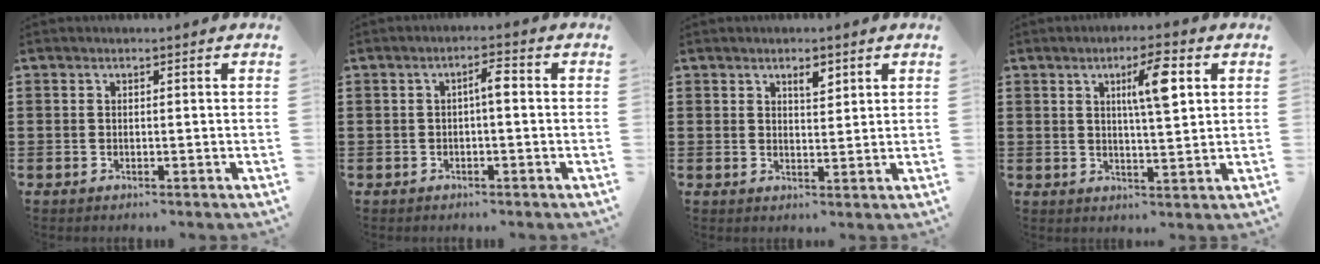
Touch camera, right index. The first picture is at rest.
{"total": 2.5, "force": [-0.1, 0.5, 2.4], "torque": [-0.046, 0.006, -0.005]}
{"total": 2.5, "force": [1.8, 1.0, 1.5], "torque": [-0.018, -0.003, 0.028]}
{"total": 6.9, "force": [2.4, 1.3, 6.3], "torque": [-0.114, 0.002, 0.033]}